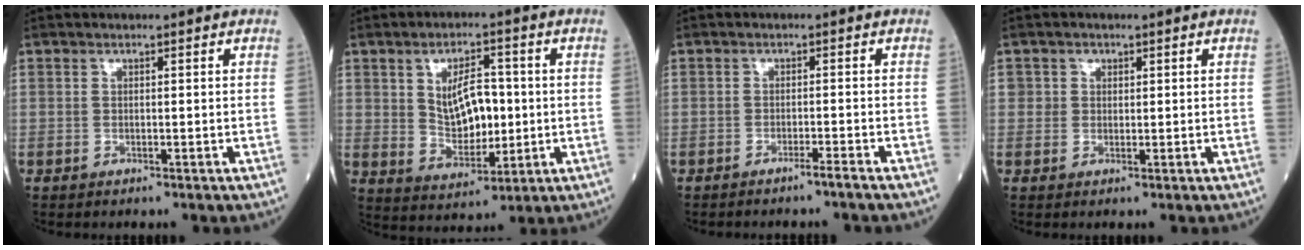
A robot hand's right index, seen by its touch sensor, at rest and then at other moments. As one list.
[{"total": 8.6, "force": [0.8, 4.4, 7.4], "torque": [-0.131, 0.001, 0.024]}, {"total": 2.1, "force": [-1.7, -0.8, 0.9], "torque": [-0.014, 0.004, -0.027]}, {"total": 1.6, "force": [0.4, 1.5, 0.2], "torque": [0.008, 0.001, 0.001]}]